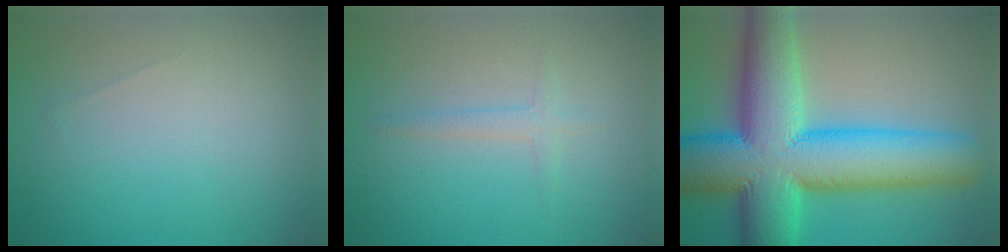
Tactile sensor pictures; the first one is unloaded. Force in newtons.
{"total": 1.2, "press": 1.2, "slide": 0.1}
{"total": 15.4, "press": 15.4, "slide": 0.5}